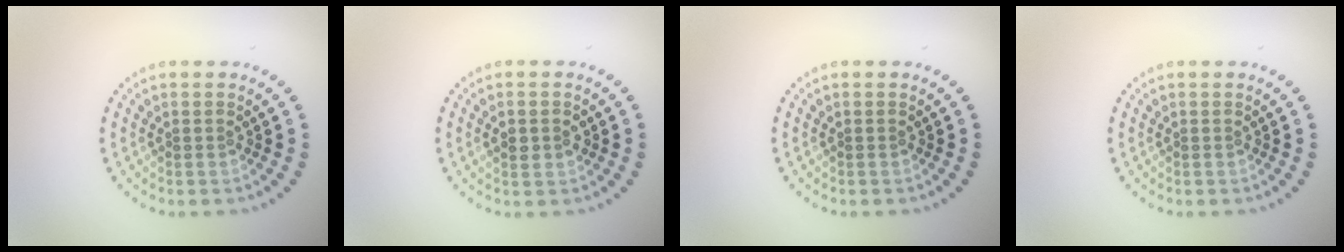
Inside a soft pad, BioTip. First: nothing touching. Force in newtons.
{"total": 1.9, "press": 1.9, "slide": 0.2}
{"total": 0.0}
{"total": 0.0}